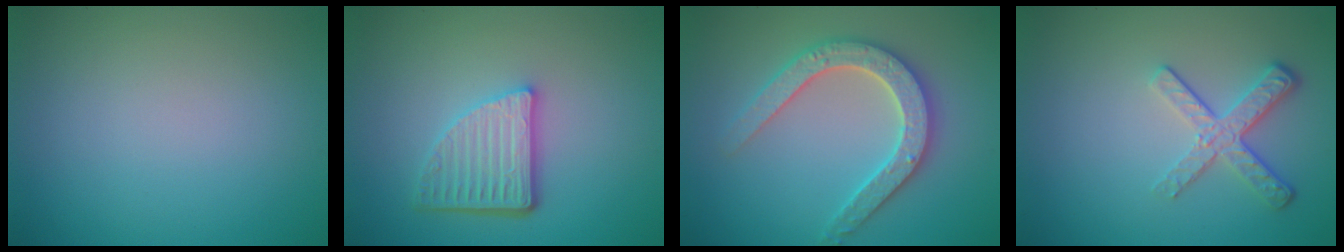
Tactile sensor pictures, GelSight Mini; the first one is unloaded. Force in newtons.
{"total": 4.6, "press": 3.5, "slide": 3.0}
{"total": 4.9, "press": 4.9, "slide": 0.9}
{"total": 3.4, "press": 2.6, "slide": 2.2}